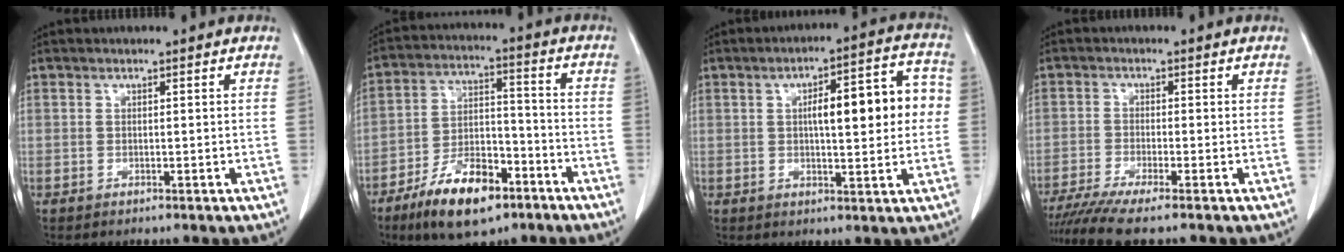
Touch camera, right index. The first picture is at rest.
{"total": 13.0, "force": [-8.1, 5.1, 8.8], "torque": [-0.158, 0.003, -0.139]}
{"total": 11.9, "force": [1.3, 3.0, 11.5], "torque": [-0.155, 0.036, 0.021]}
{"total": 7.0, "force": [-5.8, -0.8, 3.9], "torque": [-0.061, -0.016, -0.096]}